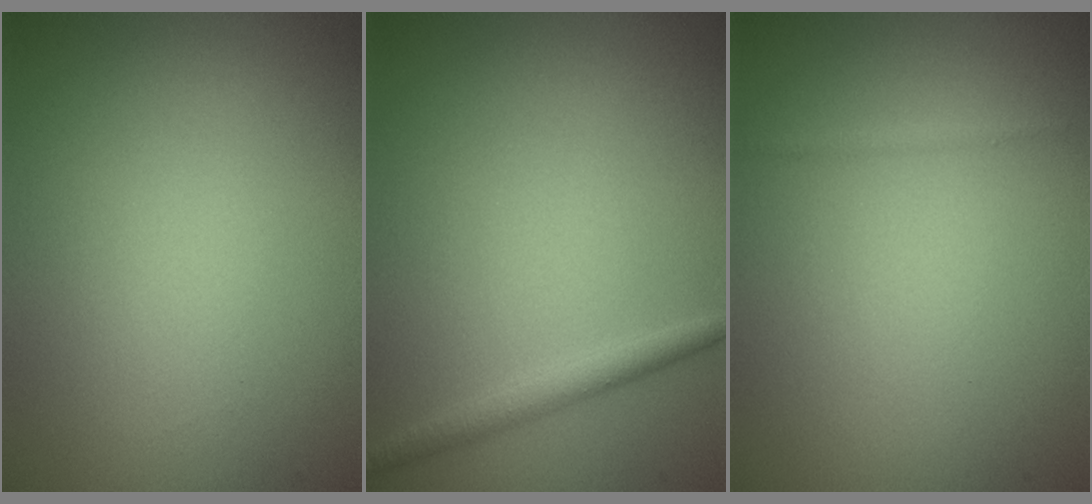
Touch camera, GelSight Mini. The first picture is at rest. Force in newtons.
{"total": 1.7, "press": 1.7, "slide": 0.0}
{"total": 0.5, "press": 0.5, "slide": 0.0}